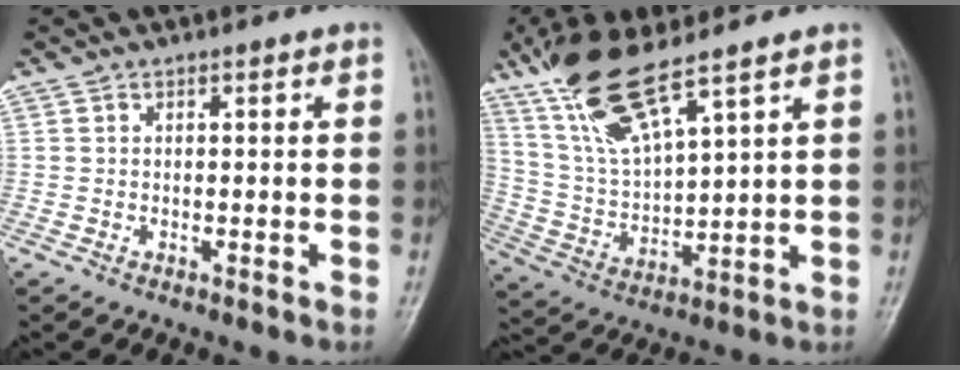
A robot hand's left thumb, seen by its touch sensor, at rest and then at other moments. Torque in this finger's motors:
{"motor_torque": [0.62, 0.44, 1.34, -1.44, 0.30]}